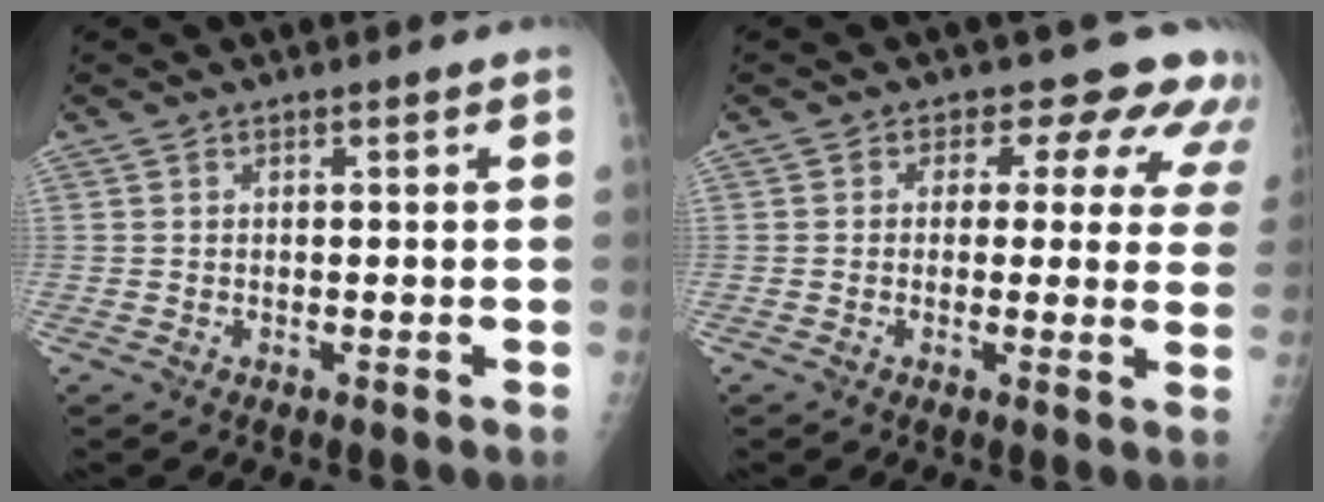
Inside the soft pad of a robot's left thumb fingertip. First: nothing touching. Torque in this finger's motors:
{"motor_torque": [-0.06, 0.23, 0.08, 0.11, 0.03]}